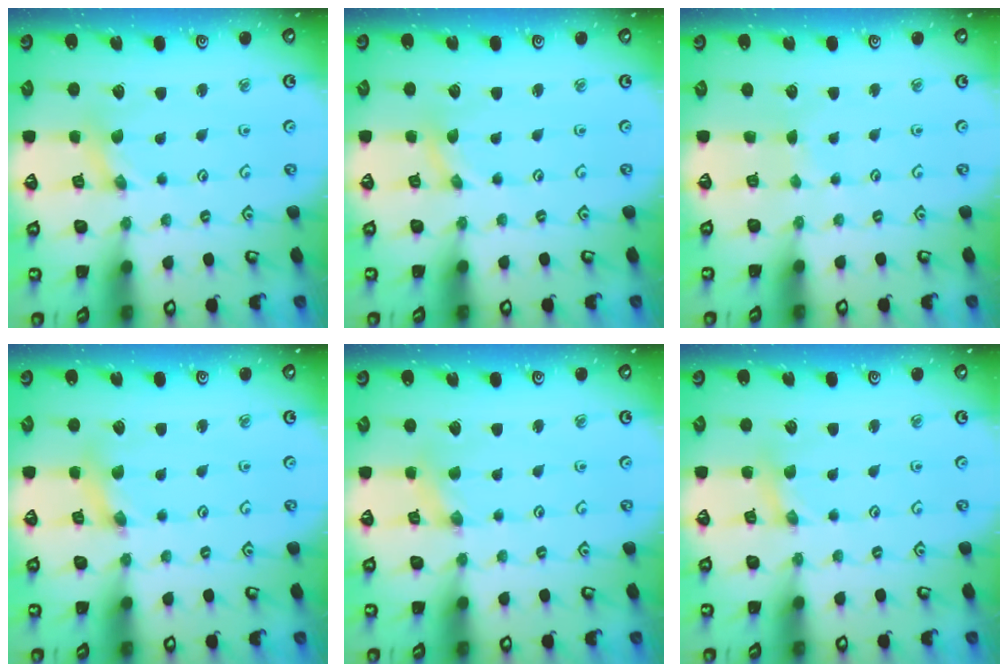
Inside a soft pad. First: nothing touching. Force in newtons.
{"total": 0.0}
{"total": 1.6, "press": 1.6, "slide": 0.2}
{"total": 2.5, "press": 2.5, "slide": 0.3}
{"total": 0.6, "press": 0.6, "slide": 0.1}
{"total": 2.1, "press": 2.1, "slide": 0.4}